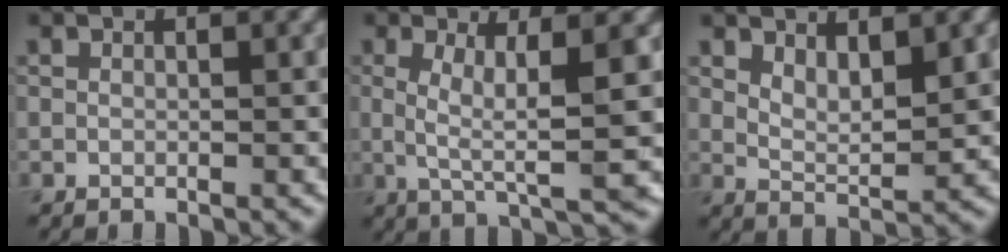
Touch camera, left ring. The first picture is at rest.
{"total": 5.9, "force": [0.8, 1.2, 5.8], "torque": [-0.101, -0.001, 0.015]}
{"total": 3.2, "force": [1.9, 1.2, 2.4], "torque": [-0.043, -0.010, 0.036]}